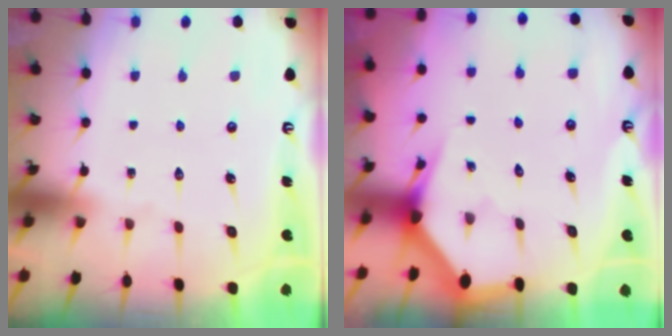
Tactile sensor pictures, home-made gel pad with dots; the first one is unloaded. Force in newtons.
{"total": 2.9, "press": 2.9, "slide": 0.1}